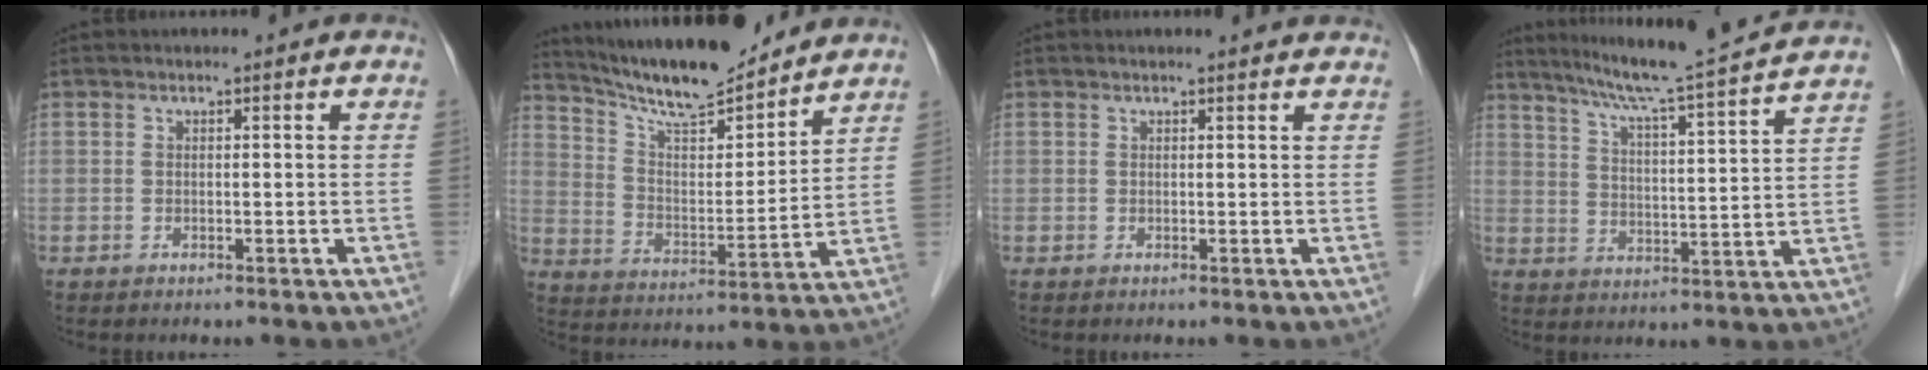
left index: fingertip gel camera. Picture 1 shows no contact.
{"total": 14.6, "force": [13.4, 1.8, 5.6], "torque": [-0.102, -0.001, 0.231]}
{"total": 3.3, "force": [3.2, 0.3, 0.7], "torque": [-0.013, 0.005, 0.027]}
{"total": 16.9, "force": [14.9, -1.4, 7.8], "torque": [-0.132, -0.012, 0.207]}